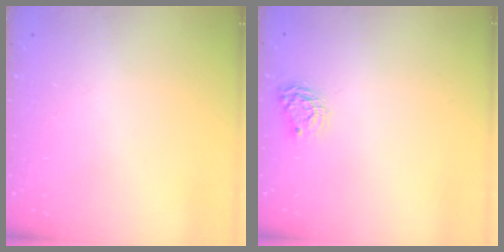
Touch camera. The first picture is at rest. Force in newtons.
{"total": 5.6, "press": 5.6, "slide": 0.5}